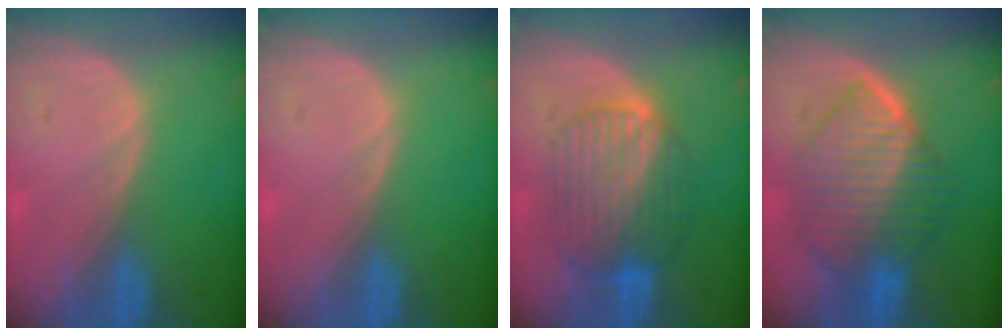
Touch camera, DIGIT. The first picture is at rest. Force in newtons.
{"total": 0.0}
{"total": 8.4, "press": 8.4, "slide": 0.5}
{"total": 10.1, "press": 10.1, "slide": 1.0}